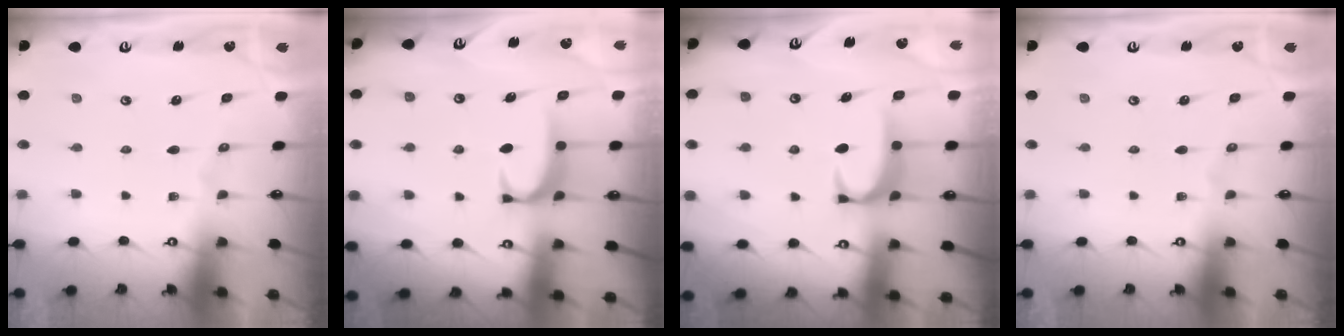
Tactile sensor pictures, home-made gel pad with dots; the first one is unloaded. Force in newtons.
{"total": 1.7, "press": 1.6, "slide": 0.5}
{"total": 2.0, "press": 2.0, "slide": 0.5}
{"total": 0.0}